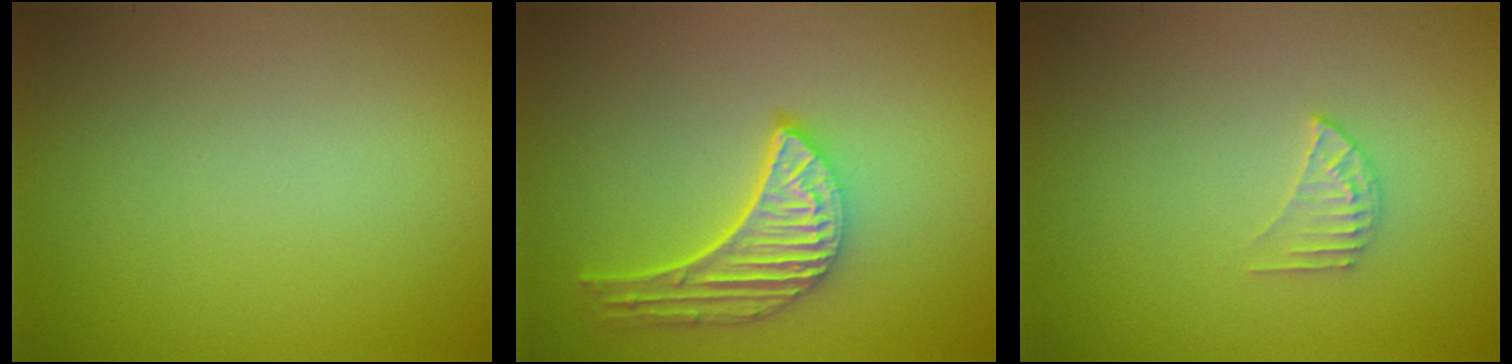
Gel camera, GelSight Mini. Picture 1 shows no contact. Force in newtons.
{"total": 4.8, "press": 3.7, "slide": 3.0}
{"total": 1.5, "press": 1.5, "slide": 0.2}